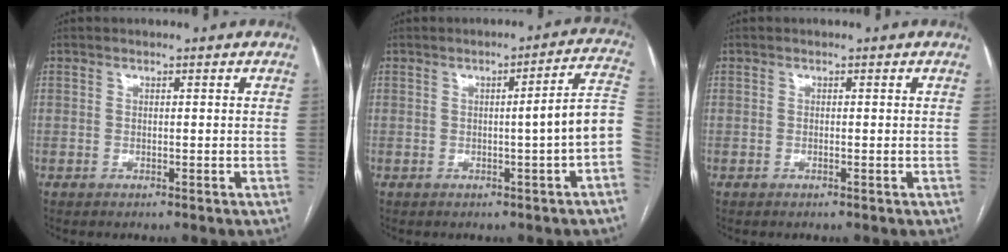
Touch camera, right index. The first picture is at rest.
{"total": 7.1, "force": [-1.4, -0.7, 7.0], "torque": [-0.079, 0.015, -0.022]}
{"total": 0.0}